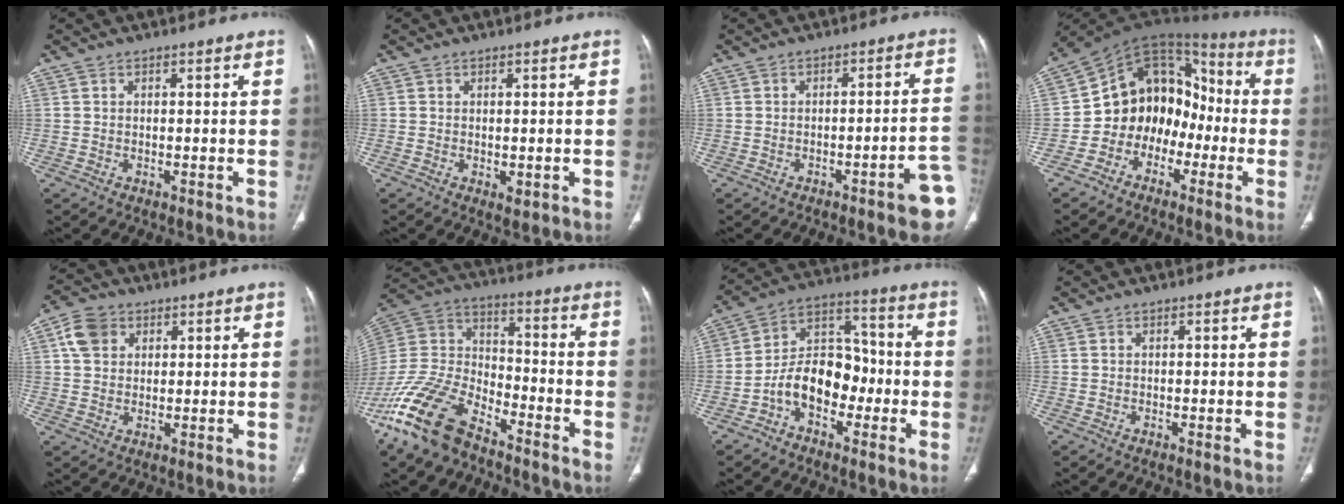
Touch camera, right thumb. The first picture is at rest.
{"total": 1.7, "force": [-0.4, 0.9, 1.4], "torque": [-0.015, -0.003, 0.000]}
{"total": 8.1, "force": [-3.8, 0.9, 7.1], "torque": [-0.074, 0.027, -0.045]}
{"total": 14.6, "force": [-4.1, 11.9, 7.5], "torque": [-0.054, 0.086, -0.081]}
{"total": 6.1, "force": [2.3, 4.7, 3.1], "torque": [-0.043, 0.004, 0.041]}
{"total": 18.3, "force": [-13.0, 8.2, 9.9], "torque": [-0.196, 0.062, -0.250]}
{"total": 11.9, "force": [-4.1, 8.1, 7.7], "torque": [-0.104, 0.054, -0.080]}
{"total": 0.0}